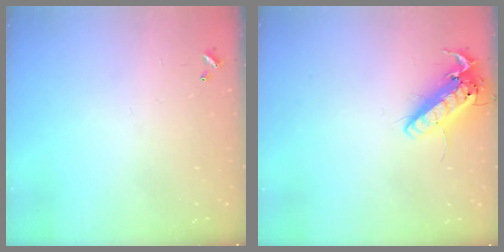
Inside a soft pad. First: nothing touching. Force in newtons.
{"total": 14.9, "press": 14.7, "slide": 2.8}